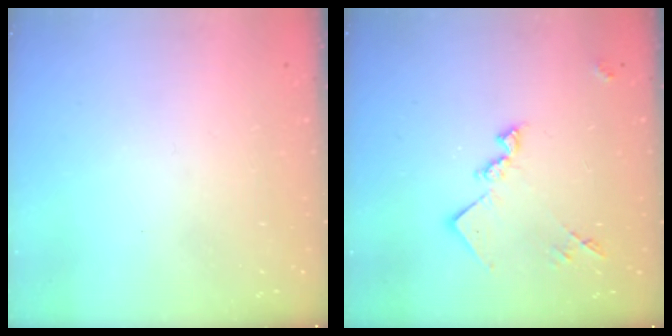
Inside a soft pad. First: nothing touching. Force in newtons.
{"total": 12.5, "press": 12.5, "slide": 0.6}